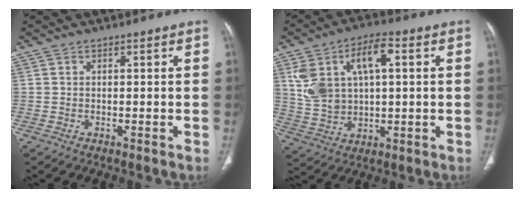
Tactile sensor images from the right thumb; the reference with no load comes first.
{"total": 13.7, "force": [3.7, 7.6, 10.7], "torque": [-0.192, 0.012, 0.074]}